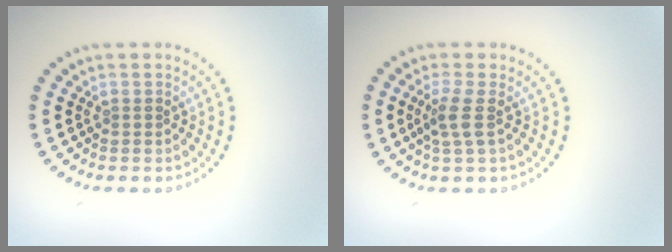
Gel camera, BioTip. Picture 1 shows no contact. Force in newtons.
{"total": 2.0, "press": 1.6, "slide": 1.3}